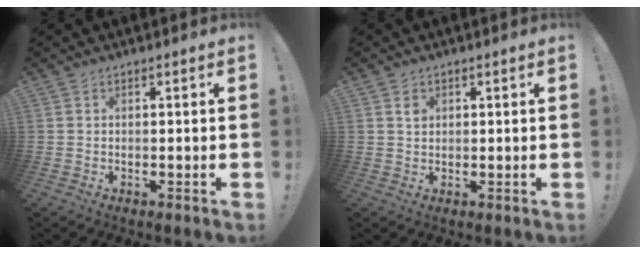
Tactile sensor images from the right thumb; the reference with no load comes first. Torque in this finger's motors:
{"motor_torque": [0.26, 0.29, -0.24, -0.07, -0.12]}